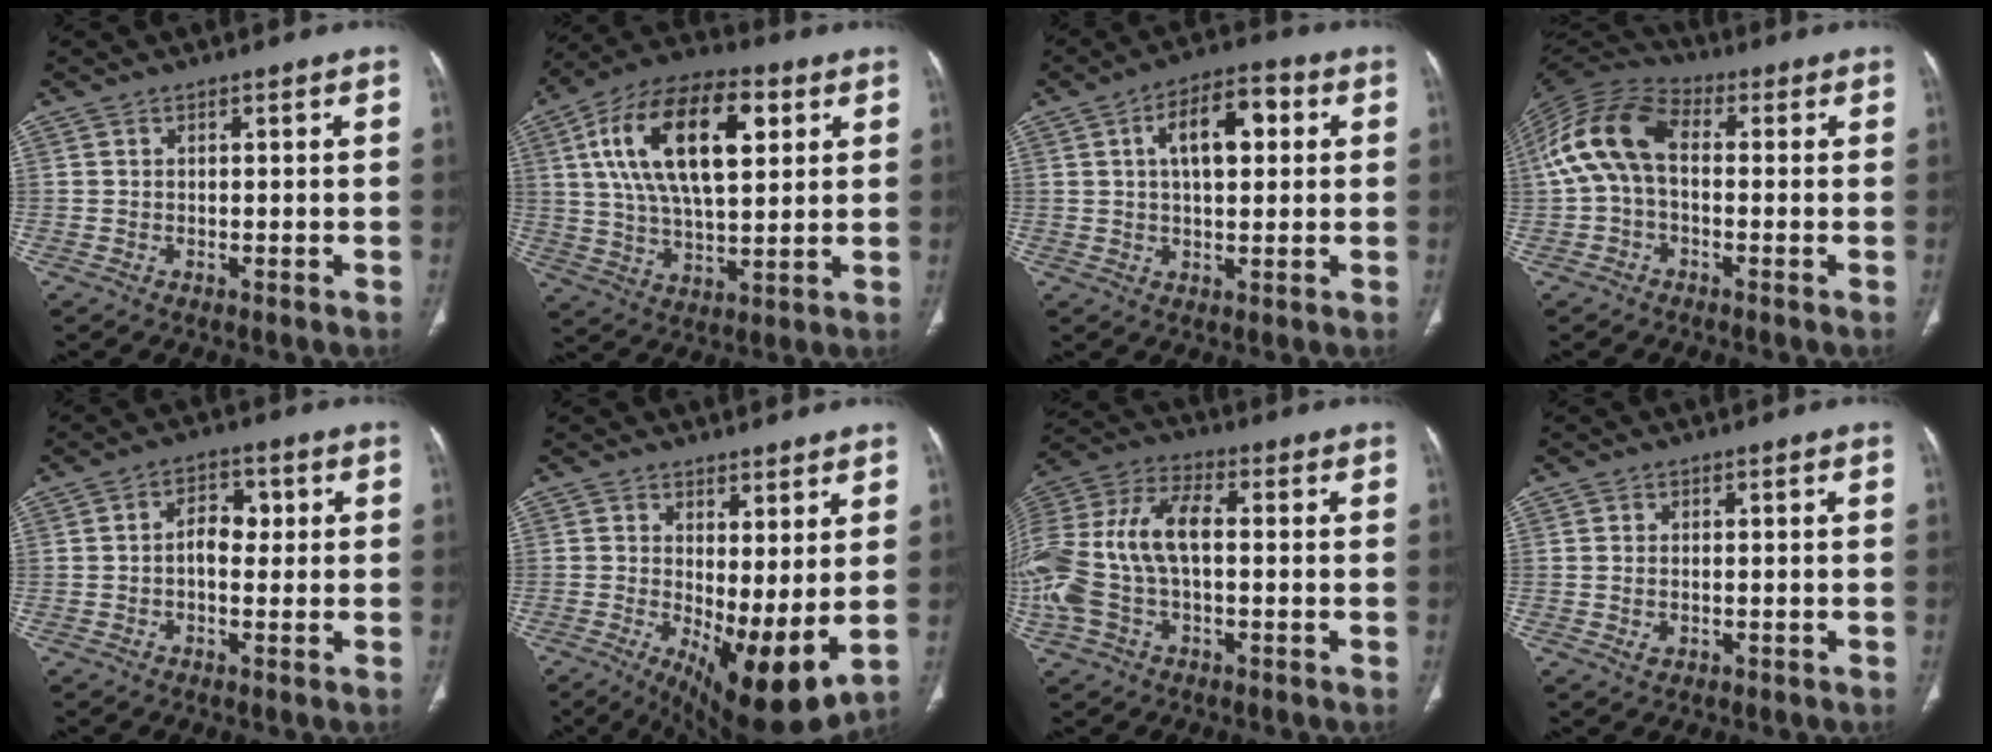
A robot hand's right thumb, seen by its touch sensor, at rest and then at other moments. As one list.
[{"total": 21.4, "force": [6.4, 10.3, 17.6], "torque": [-0.302, 0.002, 0.106]}, {"total": 10.5, "force": [2.5, 5.2, 8.7], "torque": [-0.127, 0.018, 0.033]}, {"total": 12.6, "force": [0.5, 7.6, 10.1], "torque": [-0.202, 0.035, -0.003]}, {"total": 4.8, "force": [0.1, 3.2, 3.6], "torque": [-0.039, 0.013, -0.004]}, {"total": 12.1, "force": [0.0, 4.5, 11.2], "torque": [-0.177, -0.025, 0.017]}, {"total": 19.1, "force": [-0.6, 10.9, 15.7], "torque": [-0.375, 0.032, -0.011]}, {"total": 1.8, "force": [-0.3, 1.1, 1.3], "torque": [-0.028, 0.001, -0.001]}]